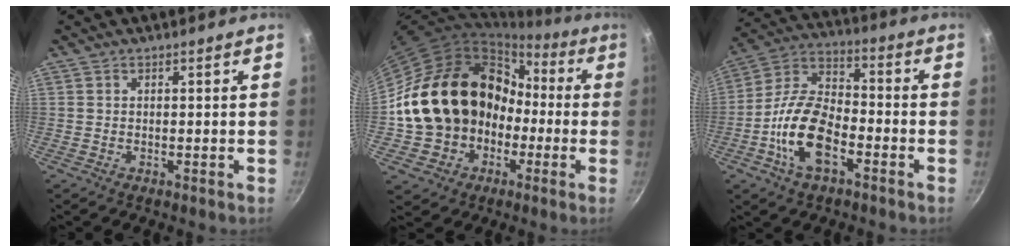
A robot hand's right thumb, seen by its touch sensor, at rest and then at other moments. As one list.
[{"total": 18.8, "force": [-1.3, 15.9, 10.0], "torque": [-0.132, 0.055, -0.004]}, {"total": 14.8, "force": [-5.5, 7.7, 11.4], "torque": [-0.203, 0.043, -0.119]}]